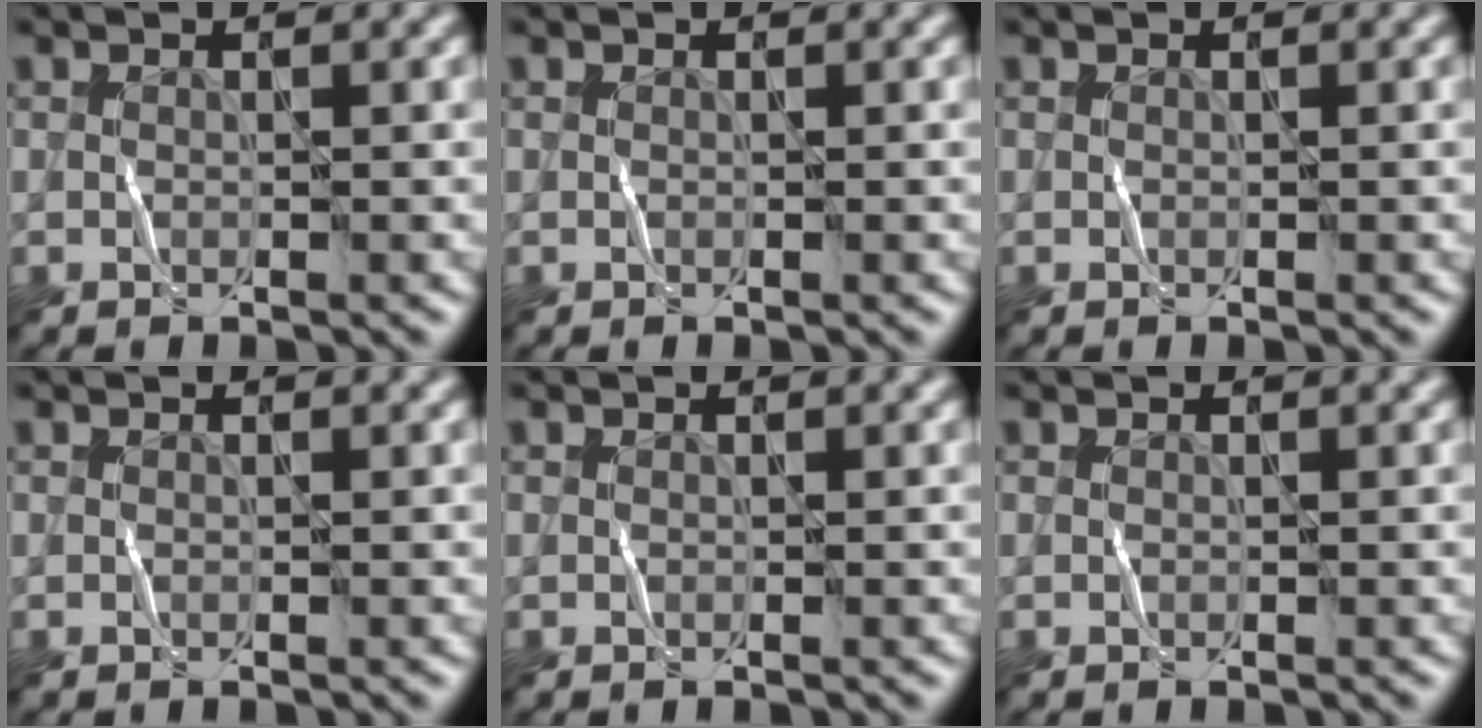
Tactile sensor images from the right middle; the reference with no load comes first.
{"total": 0.0}
{"total": 0.0}
{"total": 0.0}
{"total": 0.0}
{"total": 0.0}